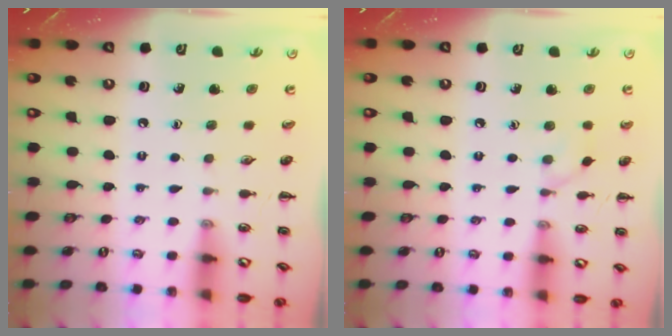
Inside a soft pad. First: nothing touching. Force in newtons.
{"total": 3.8, "press": 3.5, "slide": 1.5}